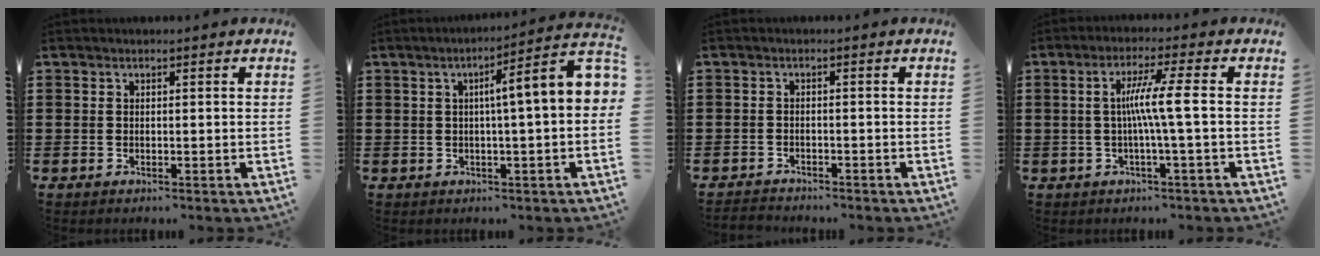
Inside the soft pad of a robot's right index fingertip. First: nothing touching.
{"total": 5.5, "force": [0.5, -0.4, 5.5], "torque": [-0.088, -0.024, -0.002]}
{"total": 1.6, "force": [-1.5, 0.3, -0.2], "torque": [0.000, 0.004, -0.036]}
{"total": 6.3, "force": [-0.3, -0.6, 6.2], "torque": [-0.115, -0.003, -0.014]}